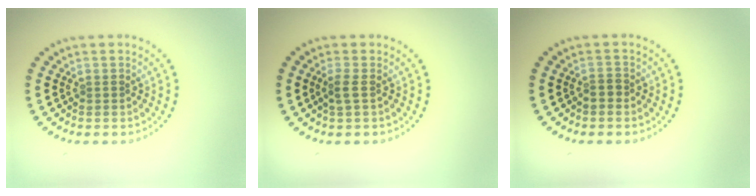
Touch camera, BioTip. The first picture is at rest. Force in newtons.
{"total": 1.5, "press": 1.2, "slide": 0.8}
{"total": 1.2, "press": 0.9, "slide": 0.8}